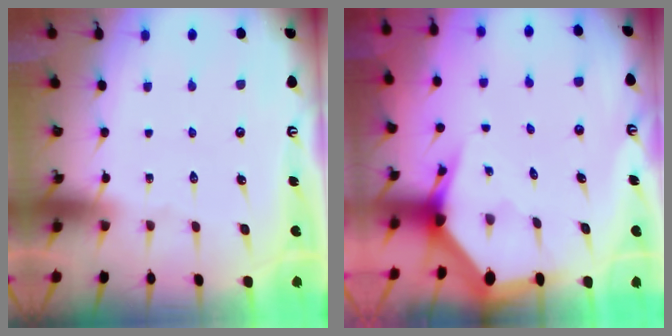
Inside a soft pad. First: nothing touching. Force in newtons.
{"total": 4.3, "press": 4.2, "slide": 0.4}